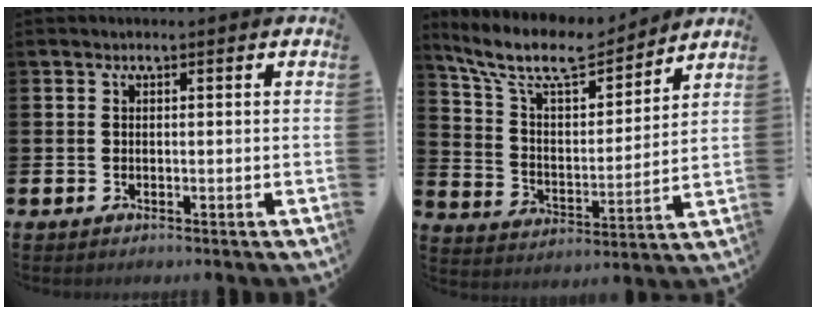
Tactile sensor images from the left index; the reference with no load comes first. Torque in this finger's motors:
{"motor_torque": [0.23, -0.28, 0.14, 0.17]}